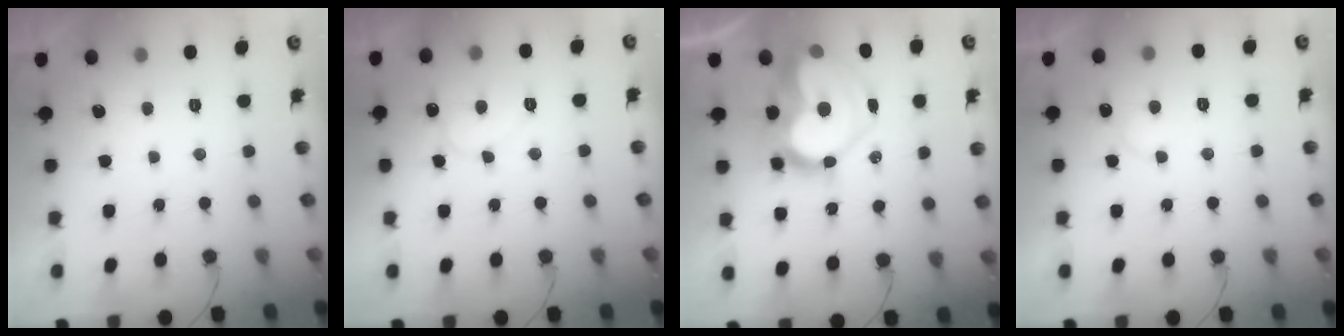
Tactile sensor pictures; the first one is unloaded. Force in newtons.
{"total": 8.3, "press": 8.3, "slide": 0.6}
{"total": 20.6, "press": 20.5, "slide": 1.6}
{"total": 5.1, "press": 5.1, "slide": 0.3}